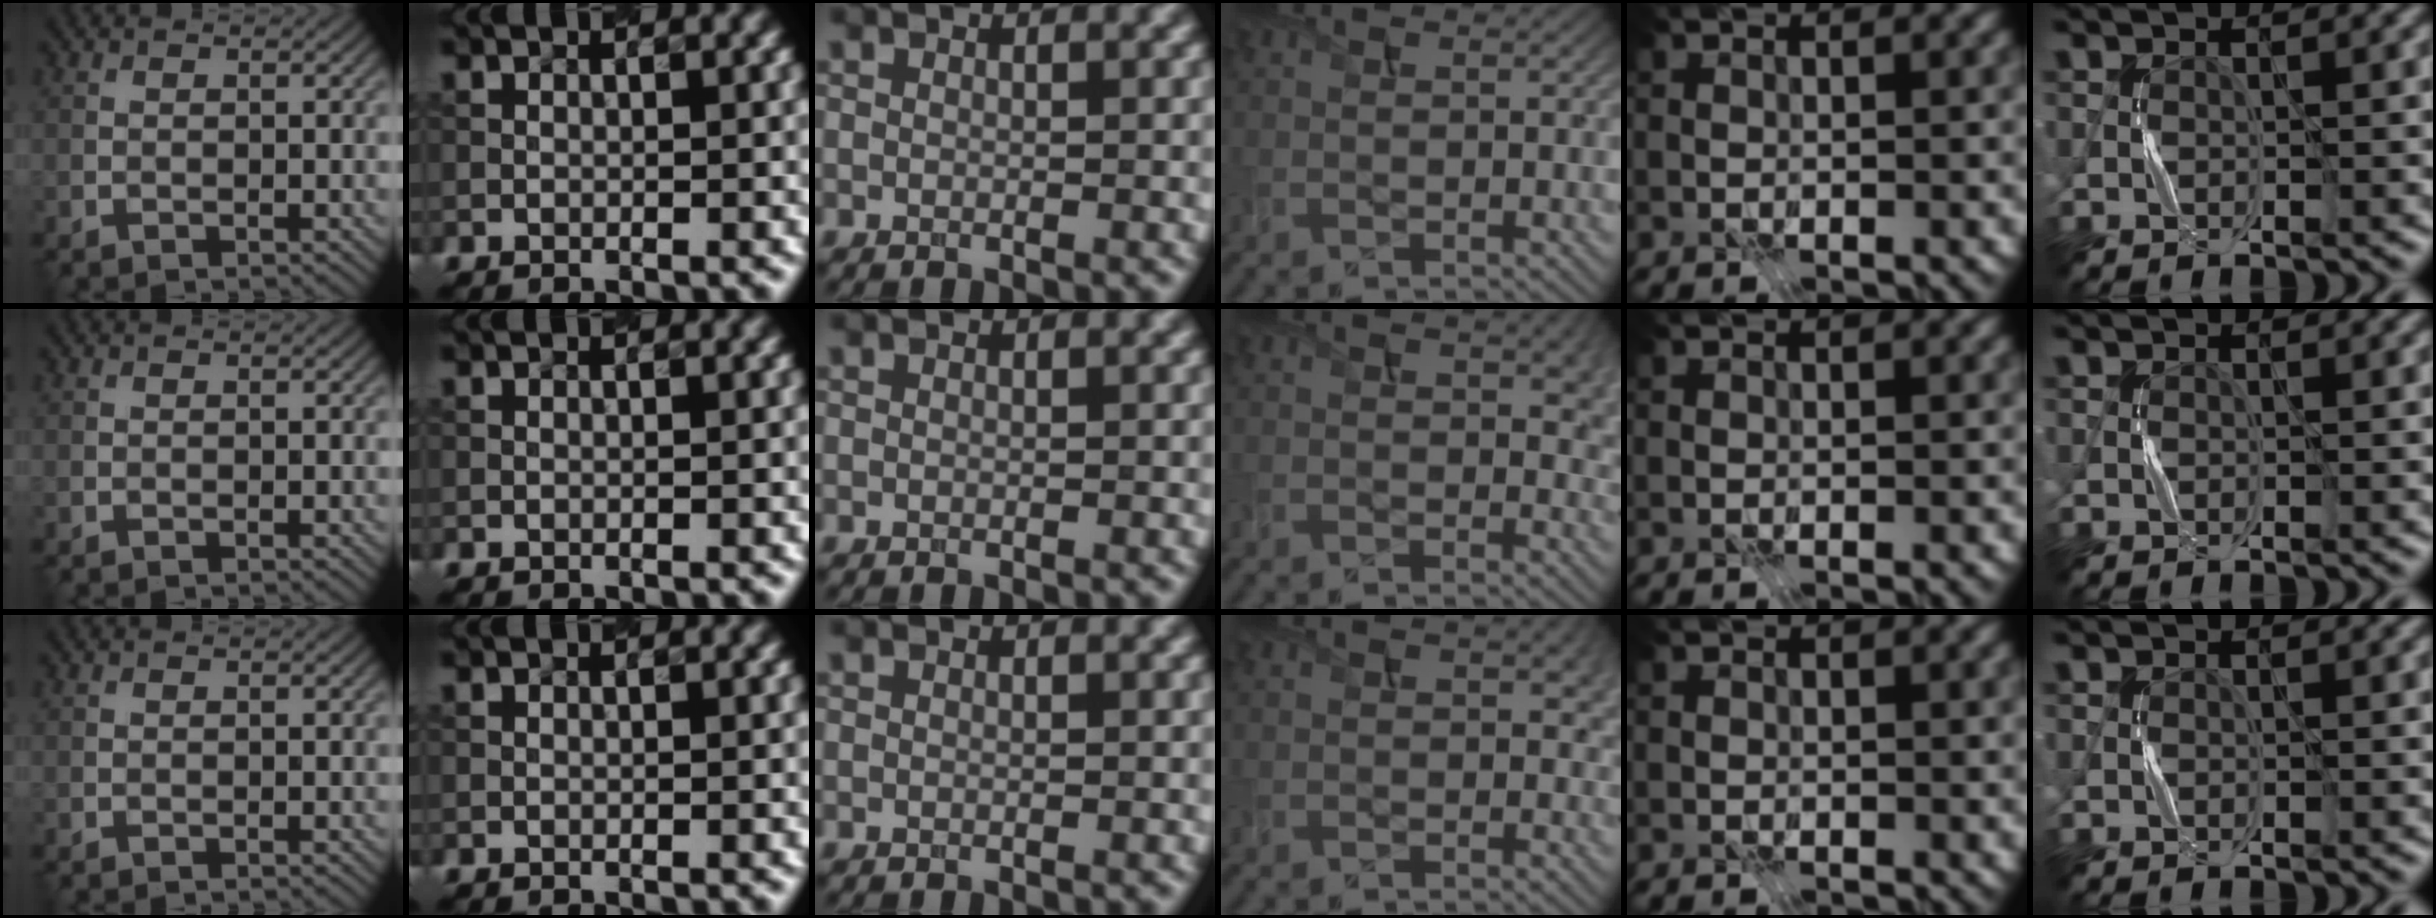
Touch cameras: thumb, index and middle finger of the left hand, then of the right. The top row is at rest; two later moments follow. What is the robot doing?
{"motion": "press", "object": "syringe"}